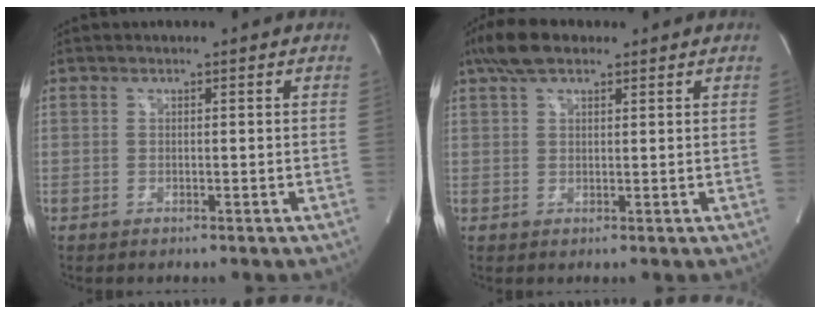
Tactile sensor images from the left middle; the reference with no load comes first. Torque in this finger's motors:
{"motor_torque": [0.56, -0.22, -0.05, 0.01]}